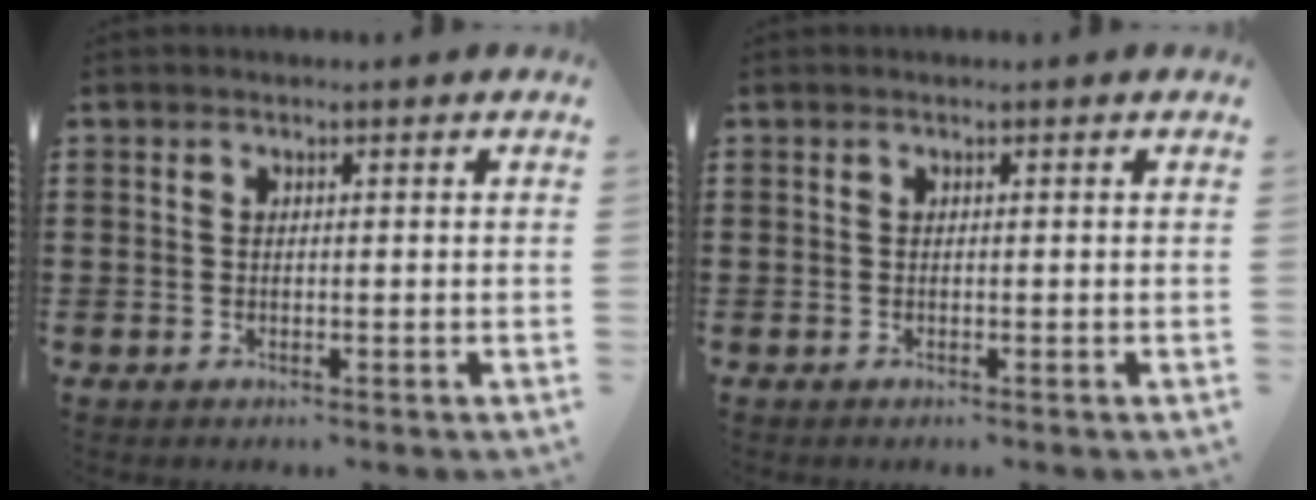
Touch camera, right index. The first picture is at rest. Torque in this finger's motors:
{"motor_torque": [0.16, 0.36, 0.02, 0.02]}